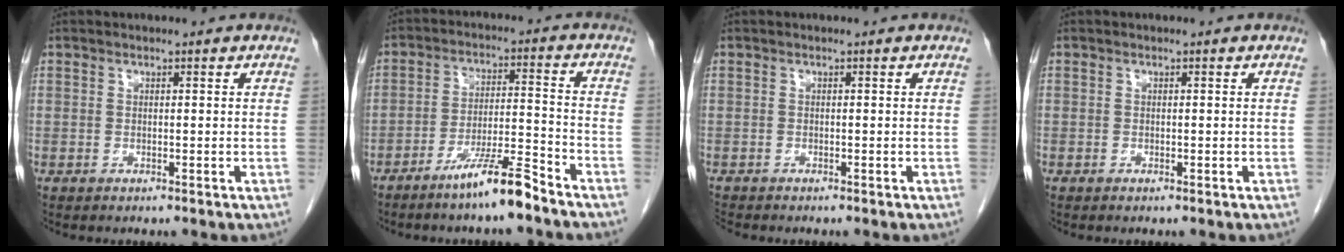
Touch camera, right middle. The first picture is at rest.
{"total": 8.4, "force": [-6.3, -0.2, 5.5], "torque": [-0.096, -0.011, -0.118]}
{"total": 0.9, "force": [-0.9, 0.0, 0.0], "torque": [-0.005, -0.005, -0.019]}
{"total": 0.0}